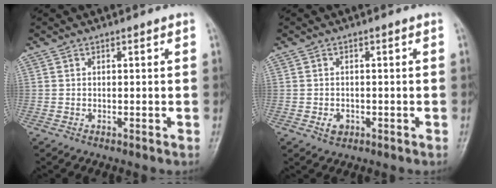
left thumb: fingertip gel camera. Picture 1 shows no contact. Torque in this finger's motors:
{"motor_torque": [0.03, 0.77, 0.48, 0.46, 0.03]}